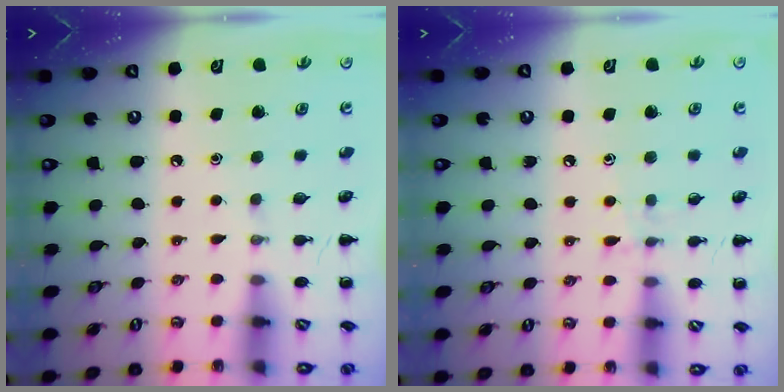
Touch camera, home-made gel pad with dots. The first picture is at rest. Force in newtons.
{"total": 6.2, "press": 5.8, "slide": 2.1}